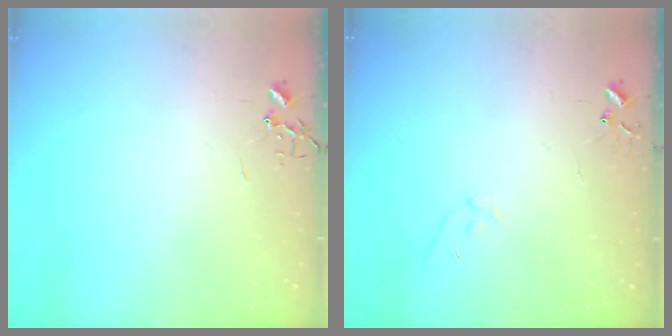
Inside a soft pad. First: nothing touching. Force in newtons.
{"total": 6.8, "press": 6.7, "slide": 0.5}